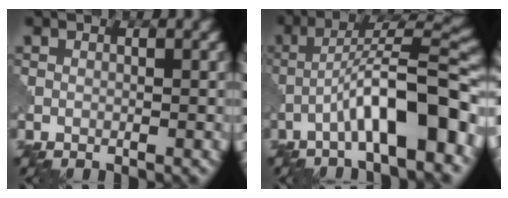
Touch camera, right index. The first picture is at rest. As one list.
[{"total": 9.2, "force": [-3.8, 1.7, 8.3], "torque": [-0.129, 0.026, -0.062]}]